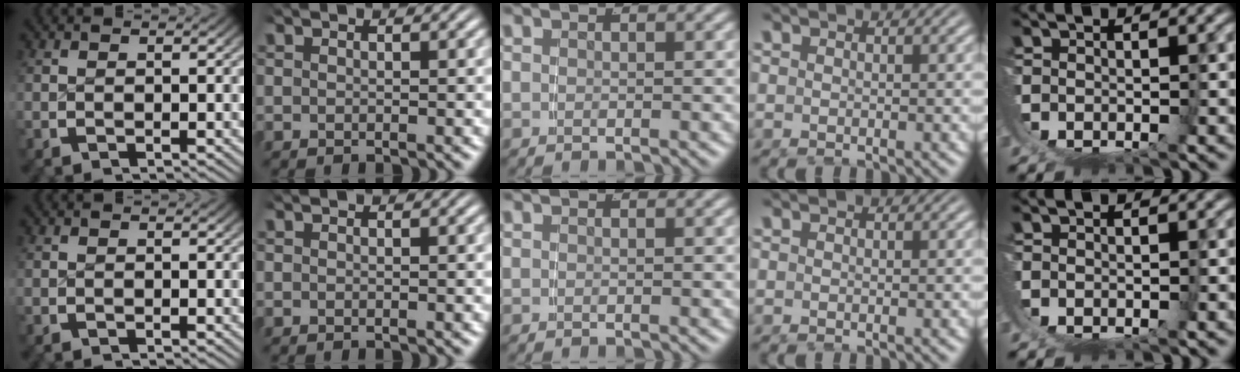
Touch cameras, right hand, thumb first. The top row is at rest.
{}